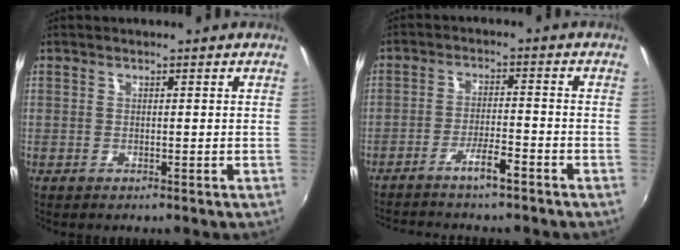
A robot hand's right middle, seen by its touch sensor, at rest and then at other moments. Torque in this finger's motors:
{"motor_torque": [1.03, -1.11, 0.16, 0.06]}